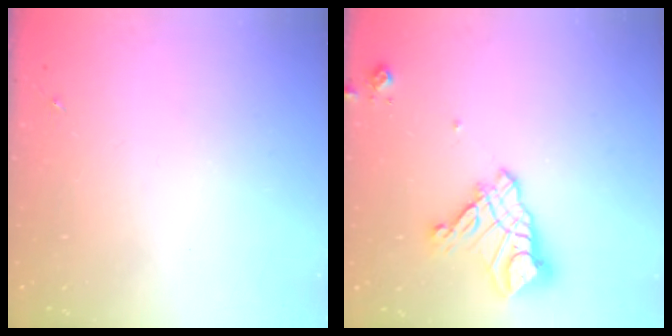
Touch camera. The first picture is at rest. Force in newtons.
{"total": 14.4, "press": 14.3, "slide": 1.5}